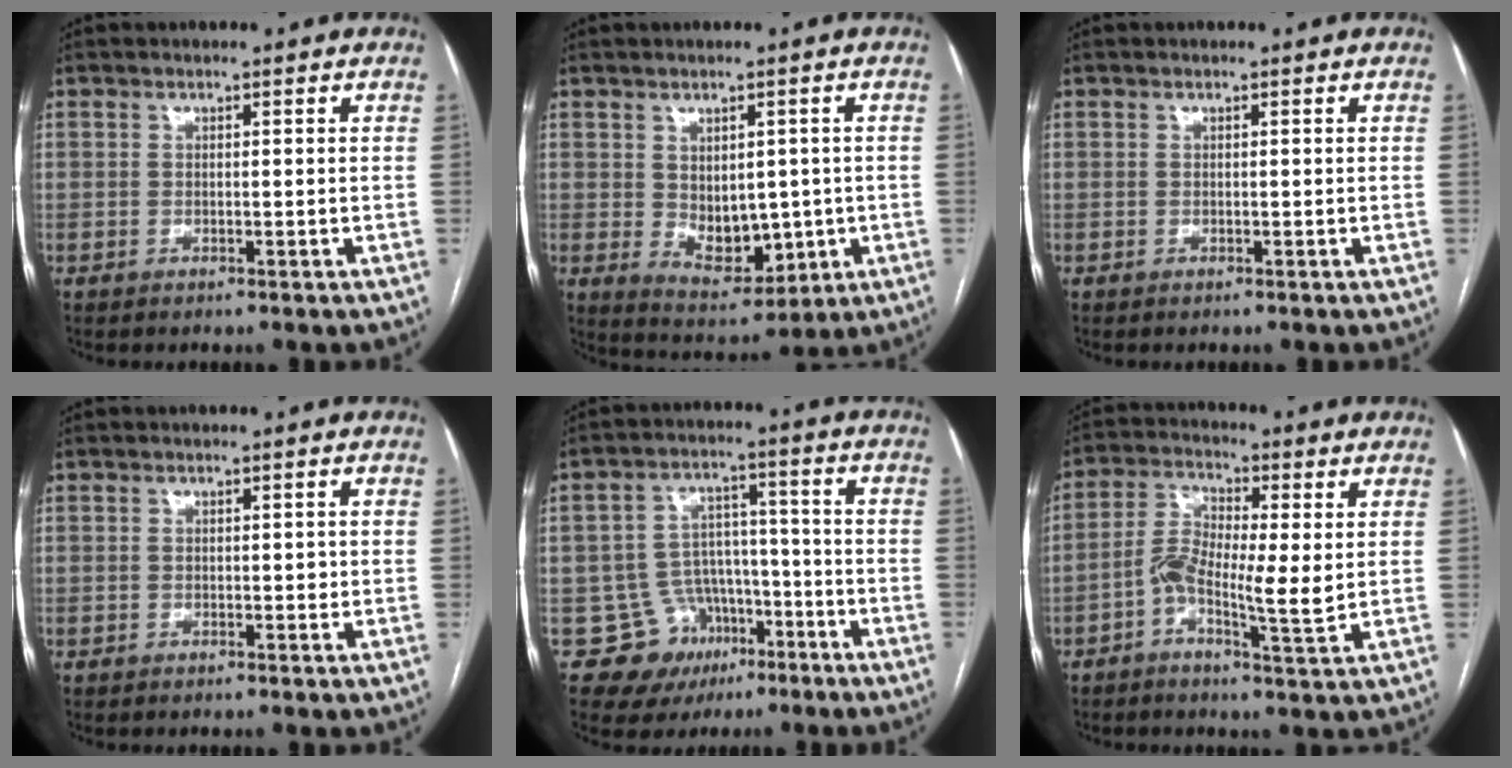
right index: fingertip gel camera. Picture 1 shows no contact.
{"total": 8.1, "force": [-0.5, 4.8, 6.4], "torque": [-0.096, -0.003, 0.014]}
{"total": 0.0}
{"total": 0.7, "force": [-0.1, 0.4, 0.5], "torque": [-0.004, 0.002, -0.002]}
{"total": 9.5, "force": [-4.8, 8.0, 1.4], "torque": [-0.011, 0.045, -0.061]}
{"total": 8.1, "force": [-1.0, 1.9, 7.8], "torque": [-0.152, 0.008, -0.023]}